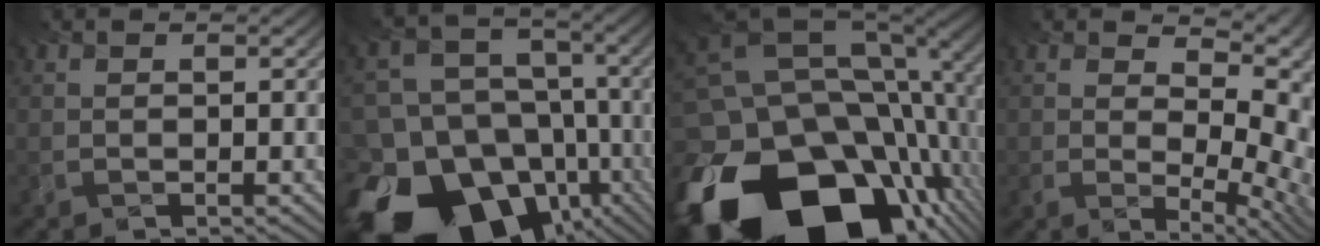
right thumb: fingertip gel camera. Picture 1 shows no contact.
{"total": 24.0, "force": [-15.3, 16.7, 7.9], "torque": [-0.137, -0.057, -0.255]}
{"total": 24.0, "force": [-11.2, 17.0, 12.8], "torque": [-0.252, -0.083, -0.174]}
{"total": 10.1, "force": [4.7, 3.7, 8.2], "torque": [-0.133, -0.002, 0.077]}